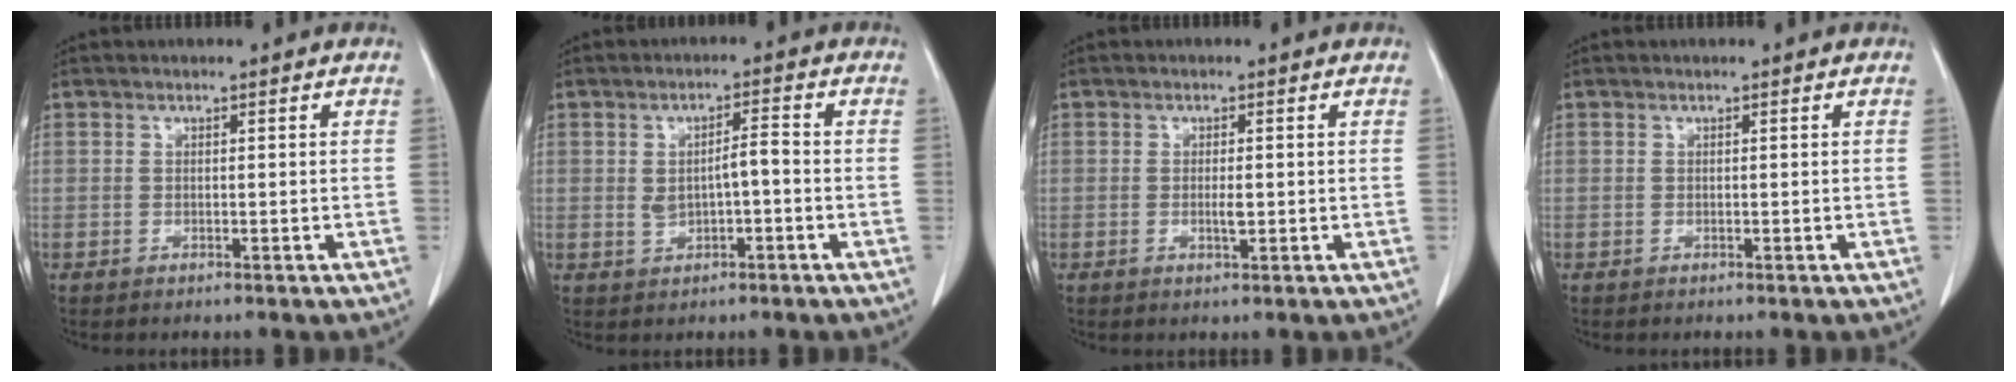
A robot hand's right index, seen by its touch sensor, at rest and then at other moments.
{"total": 4.1, "force": [-0.3, 1.2, 3.9], "torque": [-0.070, 0.012, 0.002]}
{"total": 1.8, "force": [-0.2, 0.3, 1.7], "torque": [-0.035, -0.002, -0.003]}
{"total": 0.0}